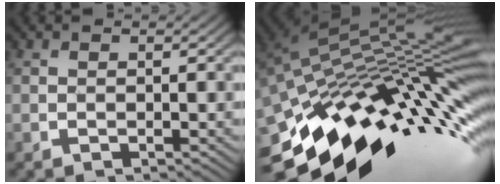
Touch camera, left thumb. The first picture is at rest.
{"total": 17.3, "force": [-6.3, 6.2, 14.8], "torque": [-0.256, -0.003, -0.118]}